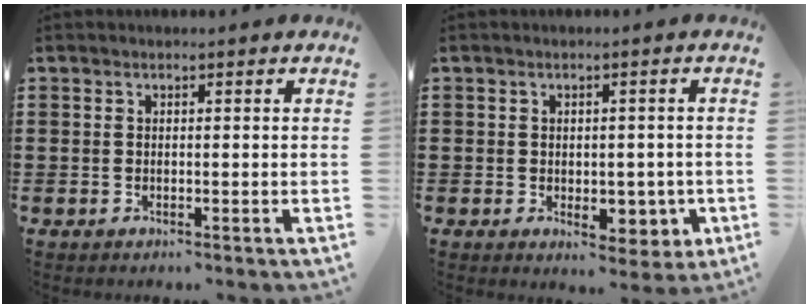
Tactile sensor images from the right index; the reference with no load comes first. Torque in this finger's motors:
{"motor_torque": [0.60, 0.18, 0.14, 0.06]}